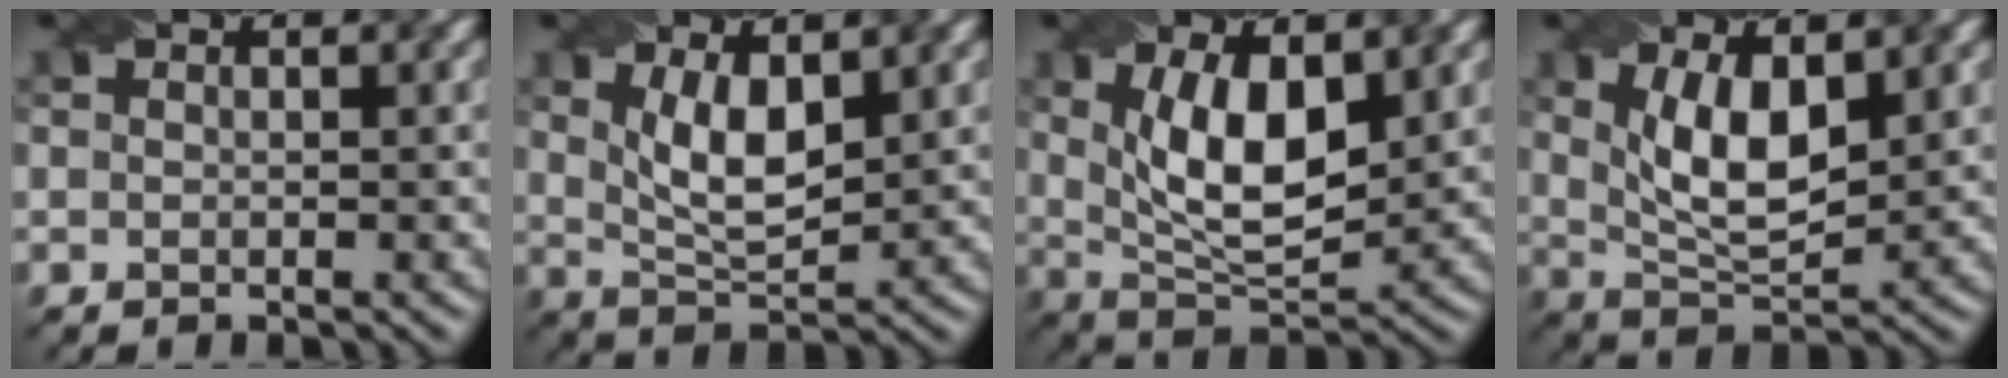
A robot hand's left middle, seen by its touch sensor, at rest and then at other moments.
{"total": 4.8, "force": [1.6, 1.9, 4.1], "torque": [-0.087, -0.006, 0.035]}
{"total": 7.9, "force": [1.9, 3.5, 6.9], "torque": [-0.131, -0.003, 0.035]}
{"total": 6.4, "force": [1.9, 2.7, 5.5], "torque": [-0.108, -0.004, 0.040]}